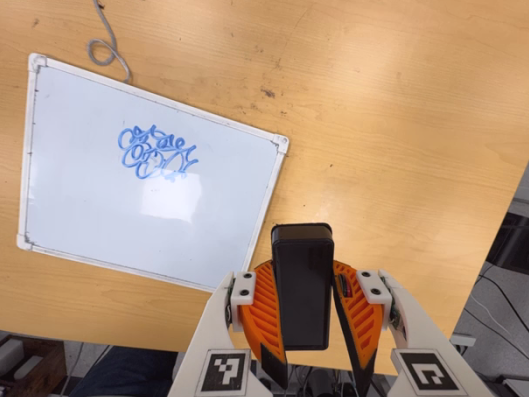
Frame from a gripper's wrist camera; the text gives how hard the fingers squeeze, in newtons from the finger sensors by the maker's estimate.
{"total": 9.7, "left": 8.5, "right": 10.8}